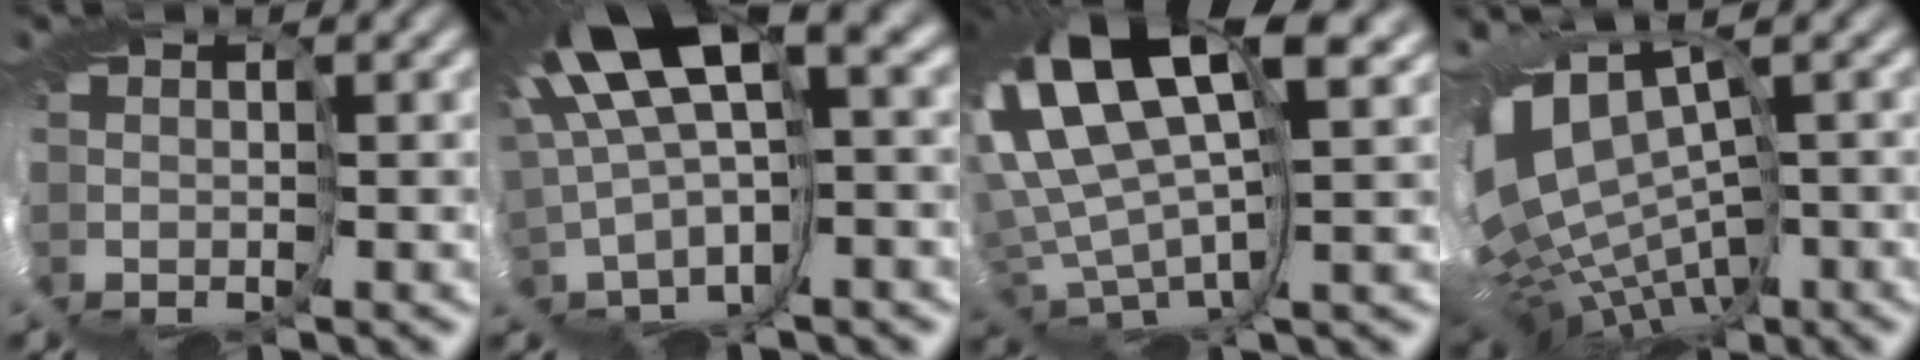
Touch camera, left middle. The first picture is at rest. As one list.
[{"total": 9.2, "force": [3.4, 1.9, 8.4], "torque": [-0.202, 0.014, 0.081]}, {"total": 11.4, "force": [5.3, 2.9, 9.6], "torque": [-0.241, 0.017, 0.105]}, {"total": 8.9, "force": [-1.8, 3.4, 8.0], "torque": [-0.165, 0.009, 0.011]}]